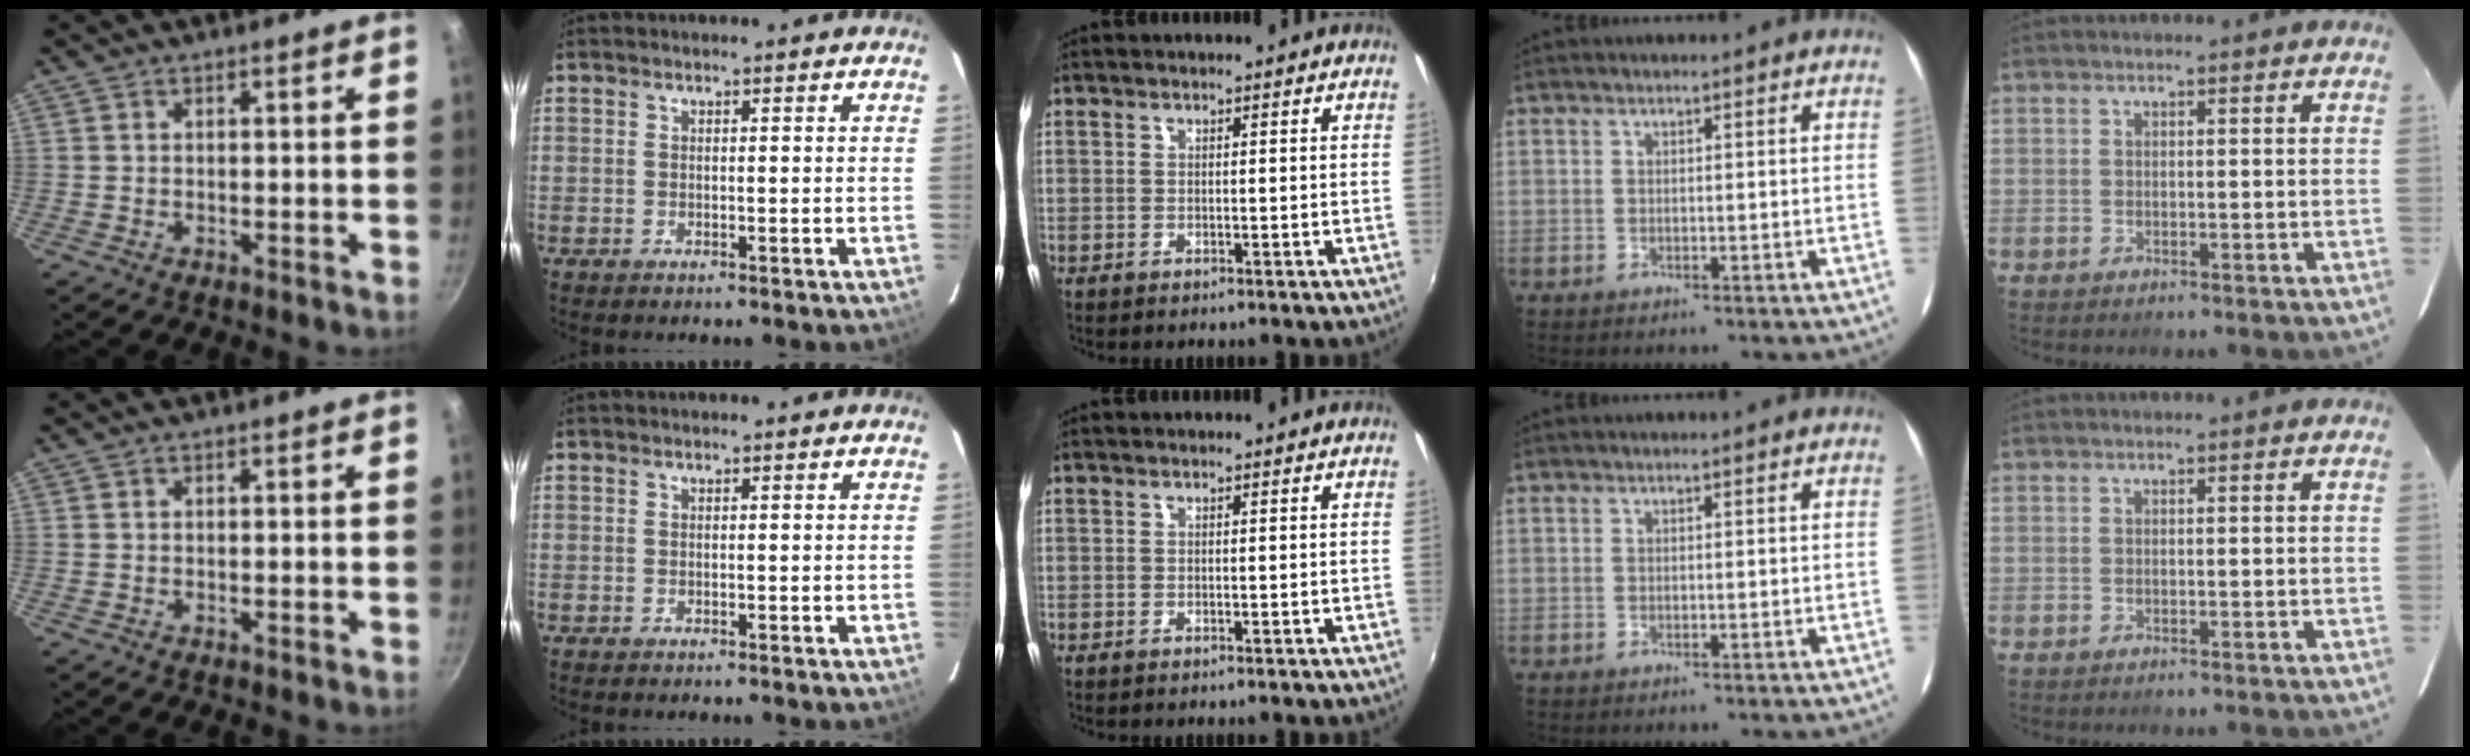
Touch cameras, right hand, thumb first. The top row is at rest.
{}